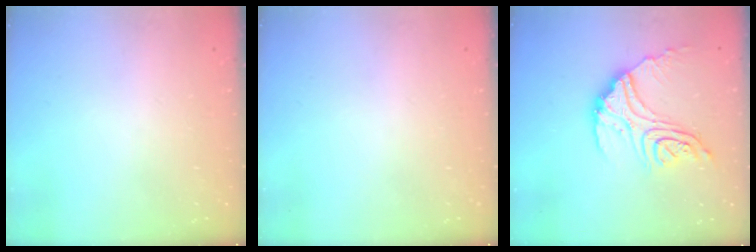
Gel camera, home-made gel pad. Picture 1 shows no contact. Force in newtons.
{"total": 0.0}
{"total": 18.5, "press": 18.5, "slide": 1.6}